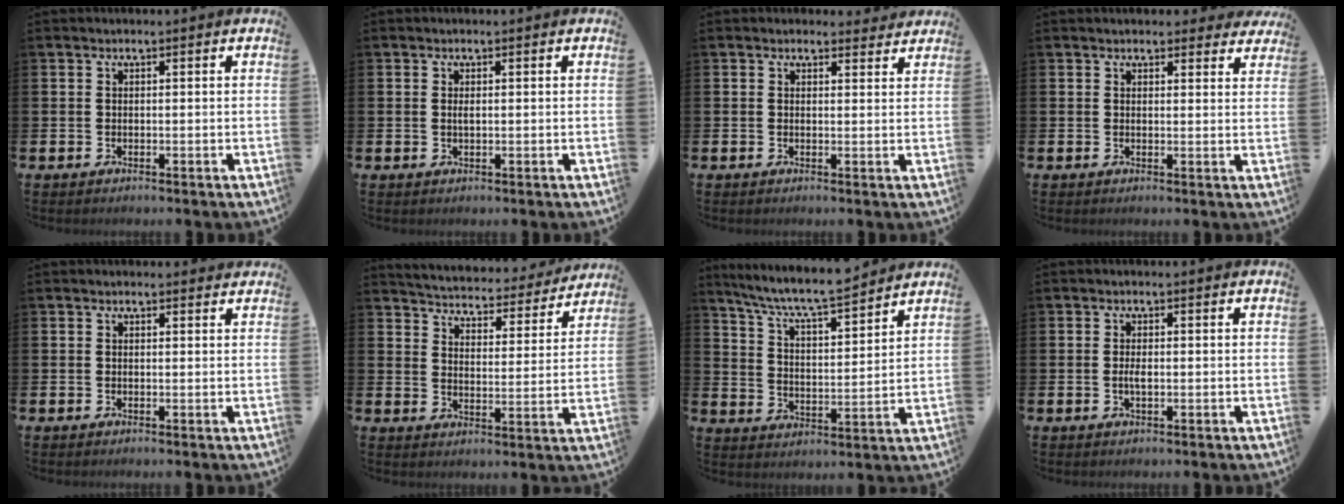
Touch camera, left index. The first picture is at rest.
{"total": 0.7, "force": [0.2, 0.2, 0.7], "torque": [-0.019, 0.003, 0.004]}
{"total": 1.7, "force": [1.5, 0.6, 0.0], "torque": [0.005, -0.005, 0.026]}
{"total": 2.3, "force": [2.2, 0.7, 0.1], "torque": [0.001, -0.006, 0.038]}
{"total": 0.5, "force": [0.4, 0.3, 0.2], "torque": [0.005, -0.001, 0.004]}
{"total": 4.9, "force": [4.8, 0.8, 0.5], "torque": [-0.031, -0.044, 0.078]}
{"total": 7.9, "force": [7.5, 0.4, 2.5], "torque": [-0.081, -0.050, 0.131]}
{"total": 1.5, "force": [-0.2, 0.6, 1.4], "torque": [-0.025, 0.000, -0.005]}